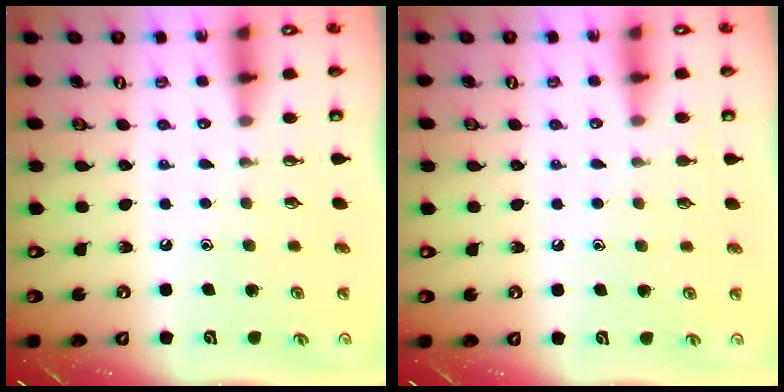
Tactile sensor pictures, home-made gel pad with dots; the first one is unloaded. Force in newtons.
{"total": 4.0, "press": 4.0, "slide": 0.5}